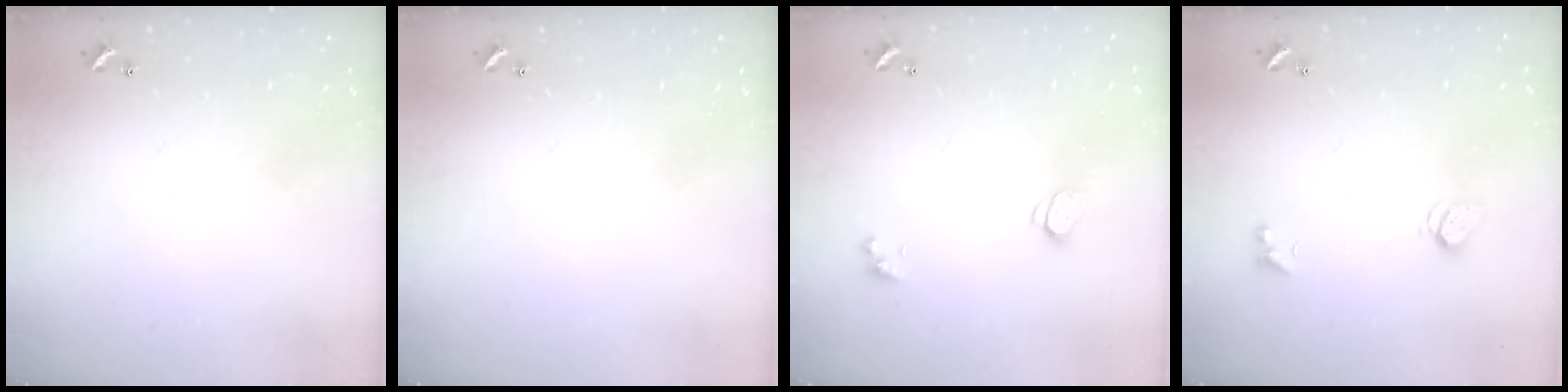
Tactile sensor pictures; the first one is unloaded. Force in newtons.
{"total": 0.0}
{"total": 1.6, "press": 1.5, "slide": 0.4}
{"total": 2.0, "press": 2.0, "slide": 0.3}